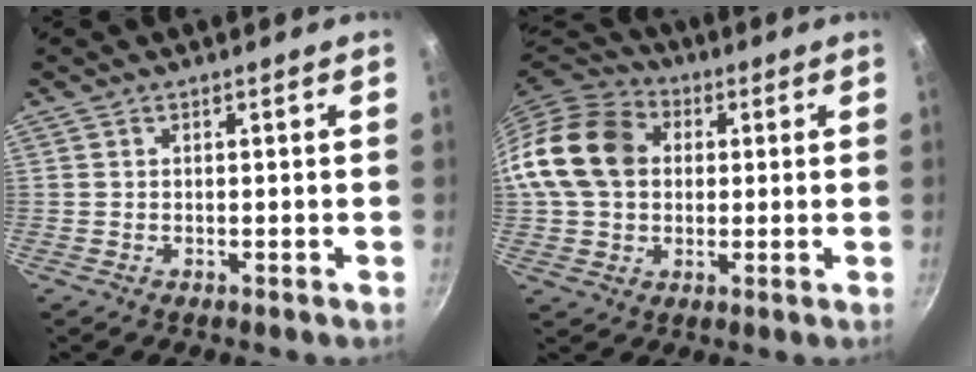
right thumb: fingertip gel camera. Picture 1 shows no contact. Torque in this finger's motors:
{"motor_torque": [0.46, 0.84, 0.58, -0.51, 0.17]}